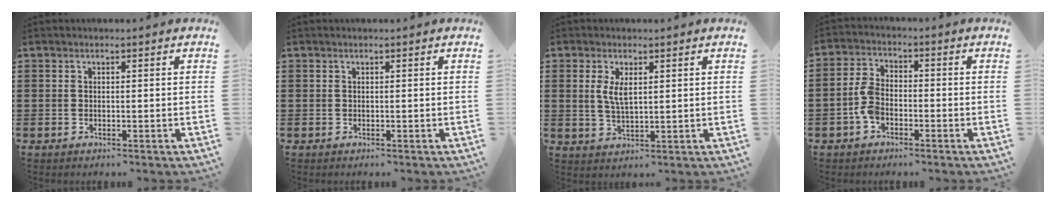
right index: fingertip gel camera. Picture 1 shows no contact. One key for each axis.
{"total": 0.0}
{"total": 3.8, "fx": 1.0, "fy": 1.5, "fz": 3.3, "tx": -0.070, "ty": 0.005, "tz": 0.017}
{"total": 4.6, "fx": -1.9, "fy": 2.6, "fz": 3.4, "tx": -0.096, "ty": -0.003, "tz": -0.045}